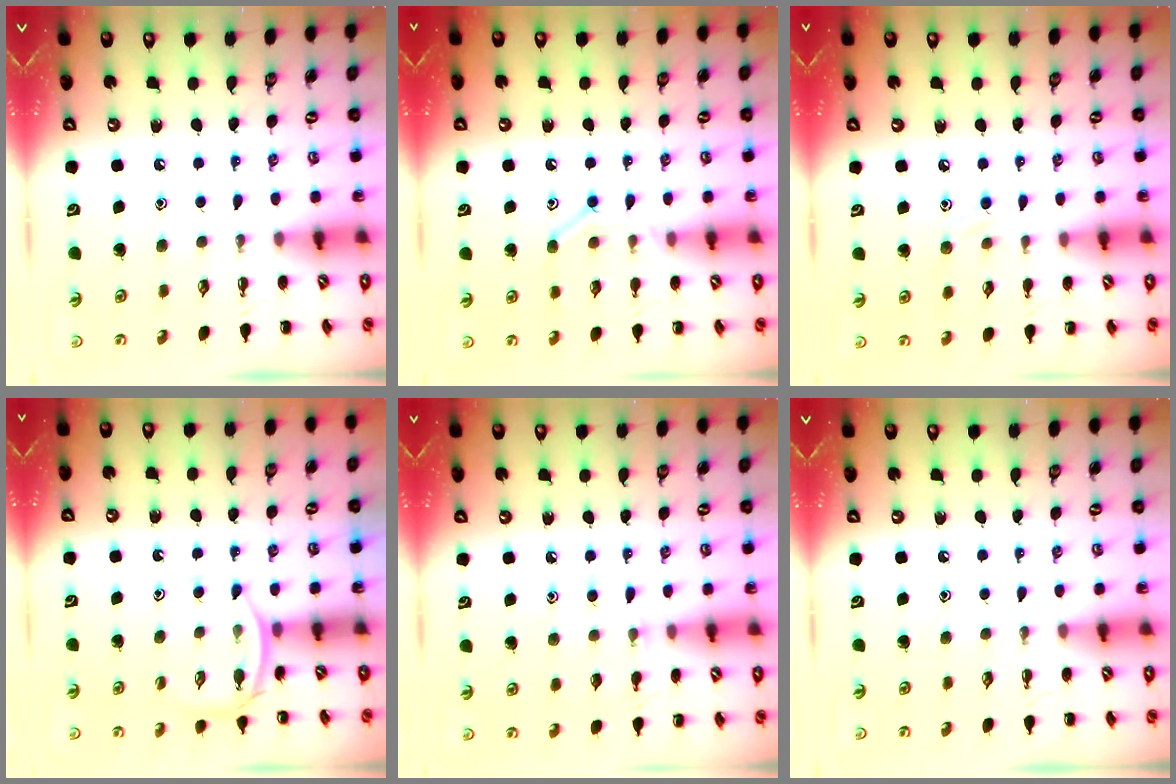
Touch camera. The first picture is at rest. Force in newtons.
{"total": 9.4, "press": 9.2, "slide": 1.7}
{"total": 6.5, "press": 6.2, "slide": 1.9}
{"total": 4.3, "press": 4.1, "slide": 1.1}
{"total": 7.1, "press": 6.8, "slide": 1.8}
{"total": 0.0}